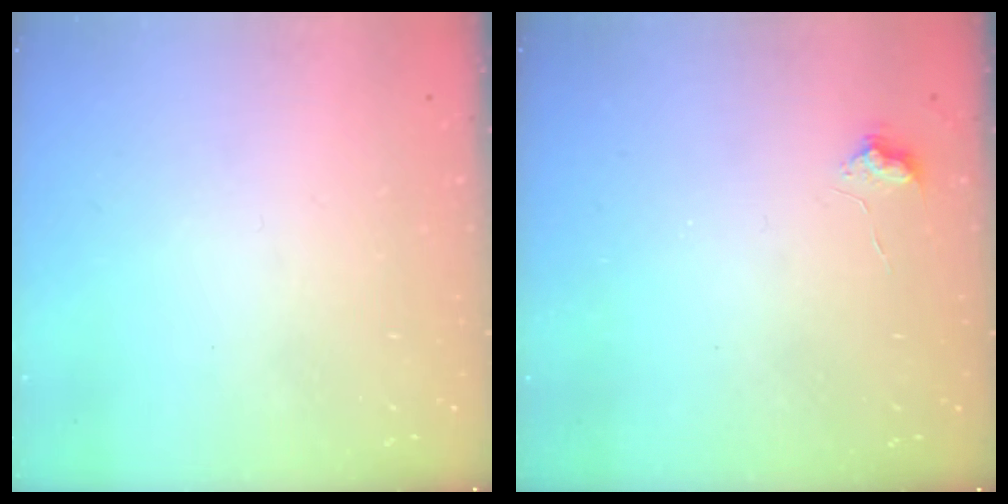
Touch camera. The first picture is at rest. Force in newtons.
{"total": 5.1, "press": 5.0, "slide": 0.7}